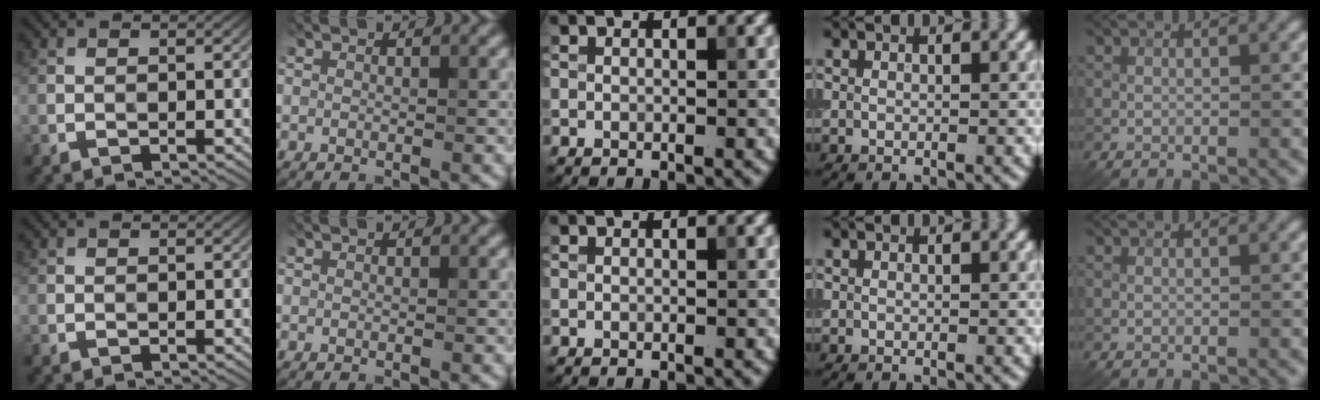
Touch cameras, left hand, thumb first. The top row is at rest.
{}